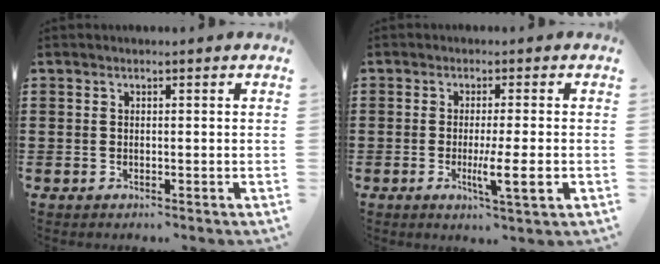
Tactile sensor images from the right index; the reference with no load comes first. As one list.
[{"total": 5.5, "force": [-1.3, 0.3, 5.4], "torque": [-0.089, -0.012, -0.021]}]